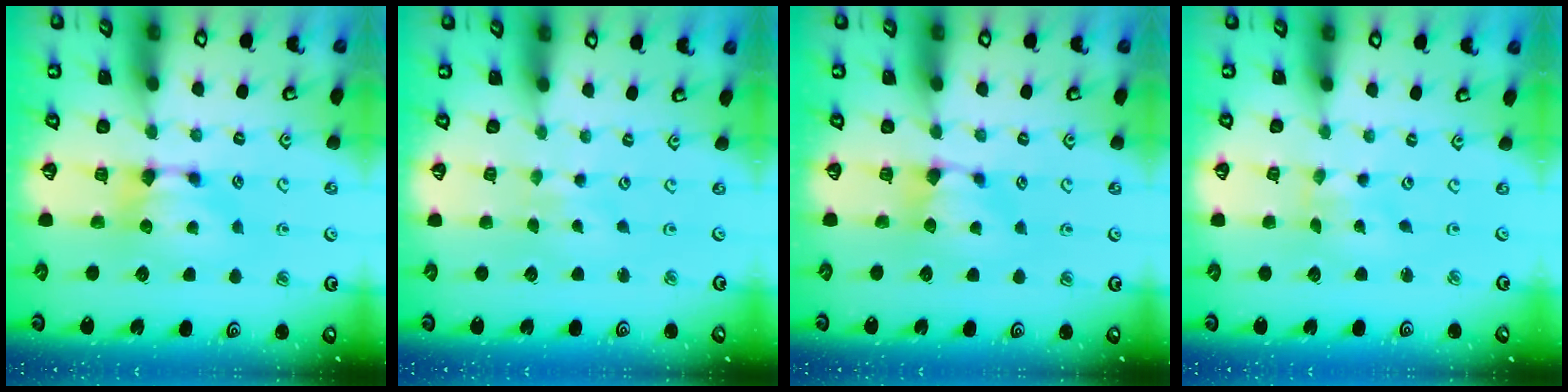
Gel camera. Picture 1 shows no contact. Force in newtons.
{"total": 2.7, "press": 2.6, "slide": 0.4}
{"total": 0.9, "press": 0.4, "slide": 0.8}
{"total": 5.1, "press": 5.0, "slide": 0.9}